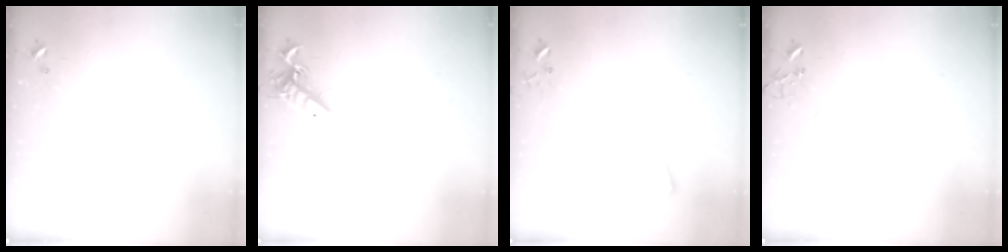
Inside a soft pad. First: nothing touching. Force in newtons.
{"total": 10.7, "press": 10.5, "slide": 1.7}
{"total": 4.3, "press": 4.3, "slide": 0.7}
{"total": 0.0}